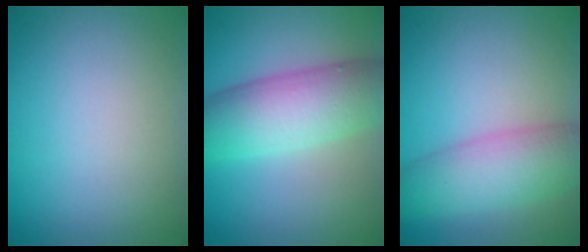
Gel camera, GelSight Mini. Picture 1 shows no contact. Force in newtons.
{"total": 7.9, "press": 7.9, "slide": 0.2}
{"total": 6.3, "press": 6.3, "slide": 0.2}